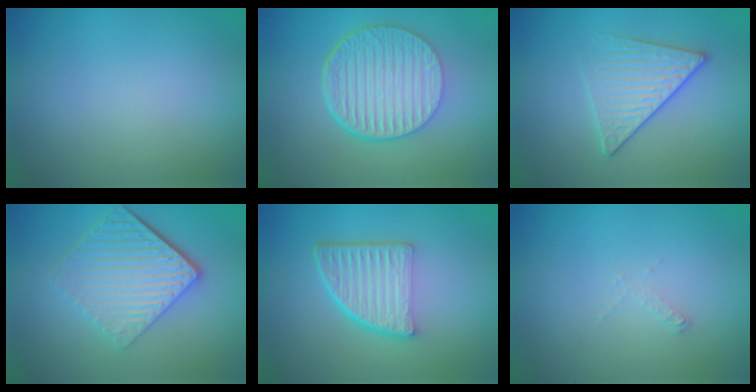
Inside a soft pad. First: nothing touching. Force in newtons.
{"total": 6.6, "press": 4.6, "slide": 4.8}
{"total": 2.7, "press": 2.4, "slide": 1.2}
{"total": 6.2, "press": 4.2, "slide": 4.5}
{"total": 5.2, "press": 3.6, "slide": 3.7}
{"total": 0.5, "press": 0.5, "slide": 0.1}